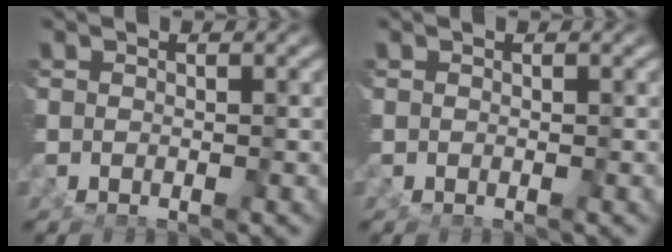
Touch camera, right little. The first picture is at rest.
{"total": 0.0}